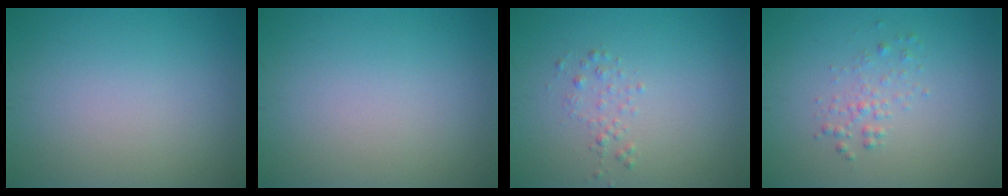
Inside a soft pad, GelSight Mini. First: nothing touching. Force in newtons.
{"total": 0.0}
{"total": 1.1, "press": 1.1, "slide": 0.1}
{"total": 1.3, "press": 1.3, "slide": 0.1}